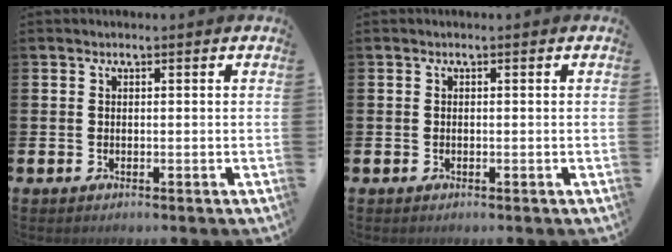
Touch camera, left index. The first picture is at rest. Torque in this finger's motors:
{"motor_torque": [-0.09, -0.02, -0.09, -0.01]}